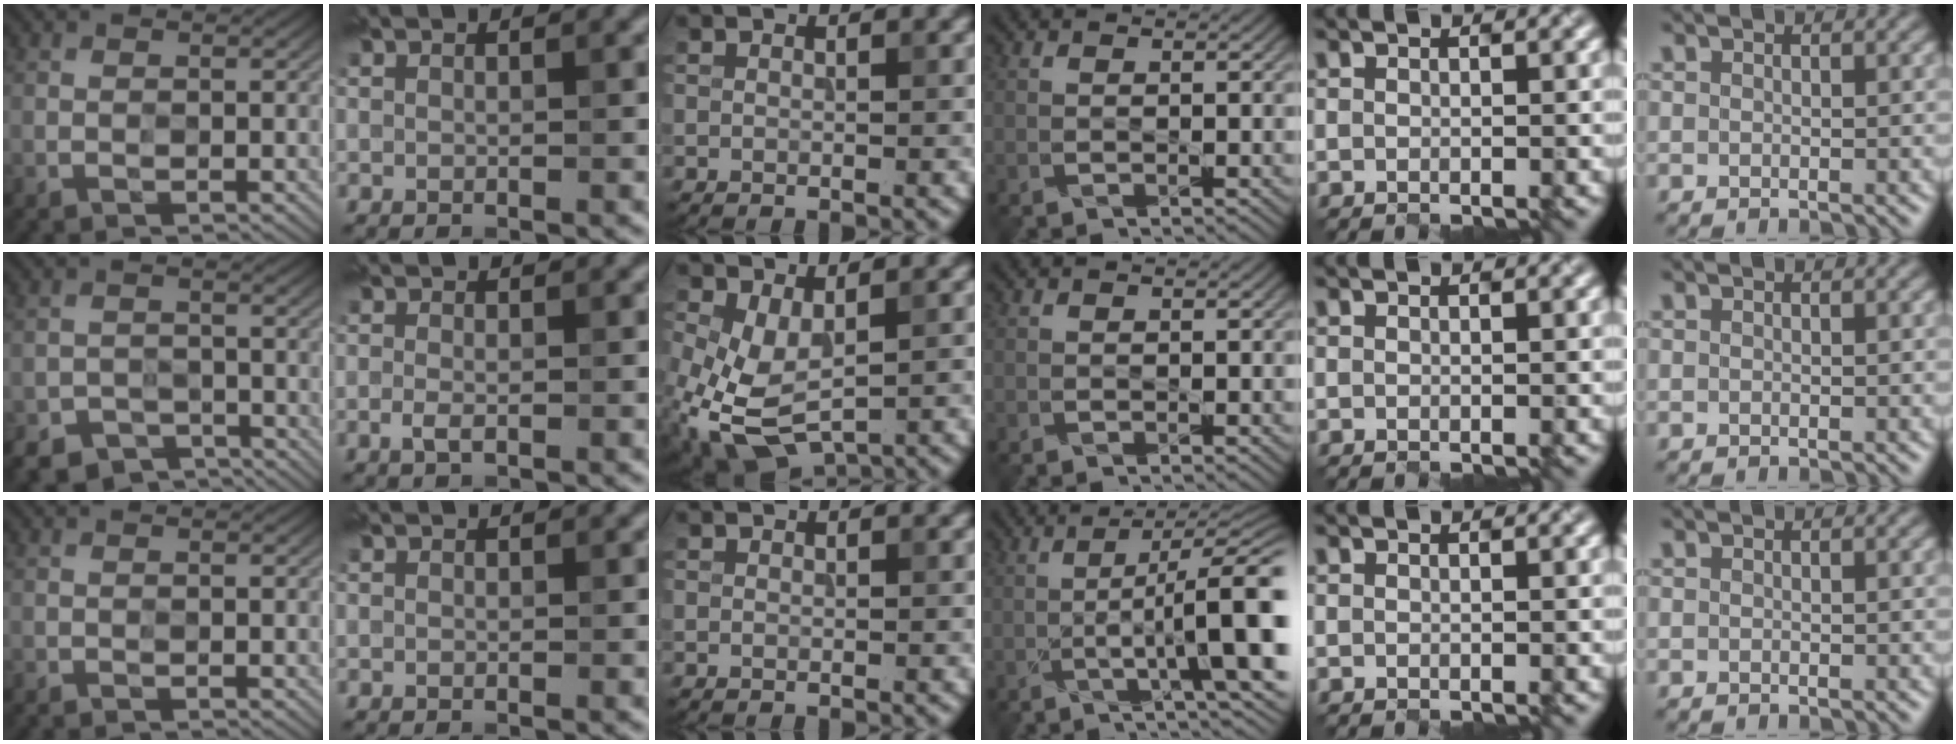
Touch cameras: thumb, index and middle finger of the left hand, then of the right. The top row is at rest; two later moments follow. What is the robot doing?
{"motion": "close", "object": "glasses case"}